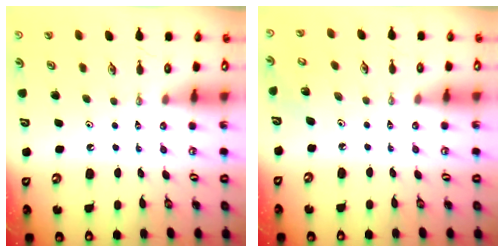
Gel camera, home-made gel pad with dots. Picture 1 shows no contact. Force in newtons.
{"total": 2.5, "press": 2.4, "slide": 0.6}